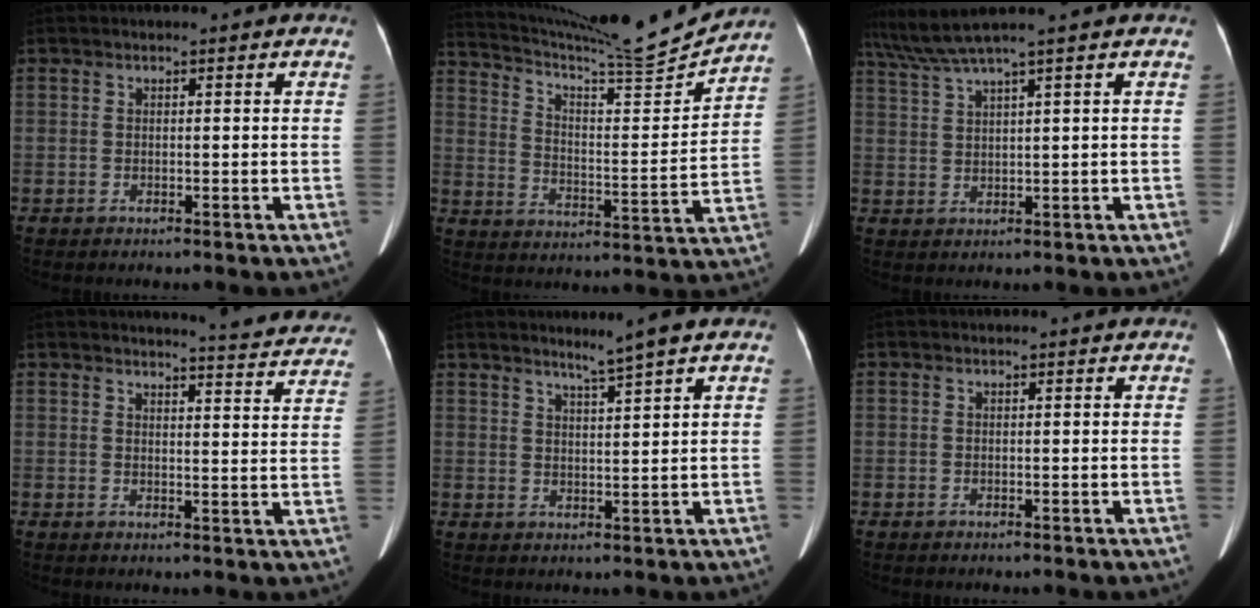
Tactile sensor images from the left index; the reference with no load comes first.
{"total": 17.7, "force": [16.9, -1.4, 4.8], "torque": [-0.100, -0.047, 0.255]}
{"total": 4.7, "force": [3.8, -1.8, 2.1], "torque": [-0.058, 0.009, 0.088]}
{"total": 12.9, "force": [12.7, 0.7, 2.2], "torque": [-0.009, -0.066, 0.119]}
{"total": 3.5, "force": [2.7, -1.1, 2.0], "torque": [-0.037, -0.006, 0.051]}
{"total": 0.0}